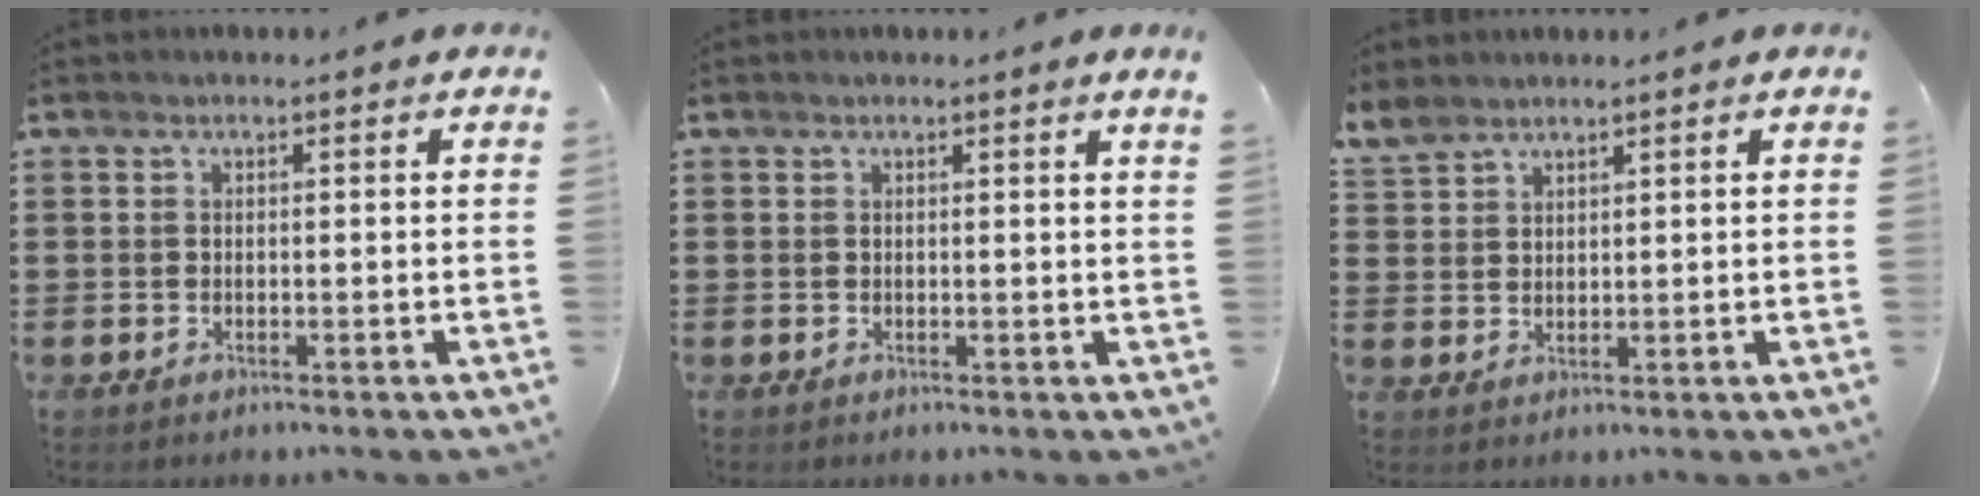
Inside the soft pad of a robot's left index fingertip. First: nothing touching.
{"total": 0.9, "force": [0.6, -0.4, 0.6], "torque": [-0.011, -0.005, 0.012]}
{"total": 3.4, "force": [3.0, 1.6, 0.7], "torque": [-0.024, -0.001, 0.059]}